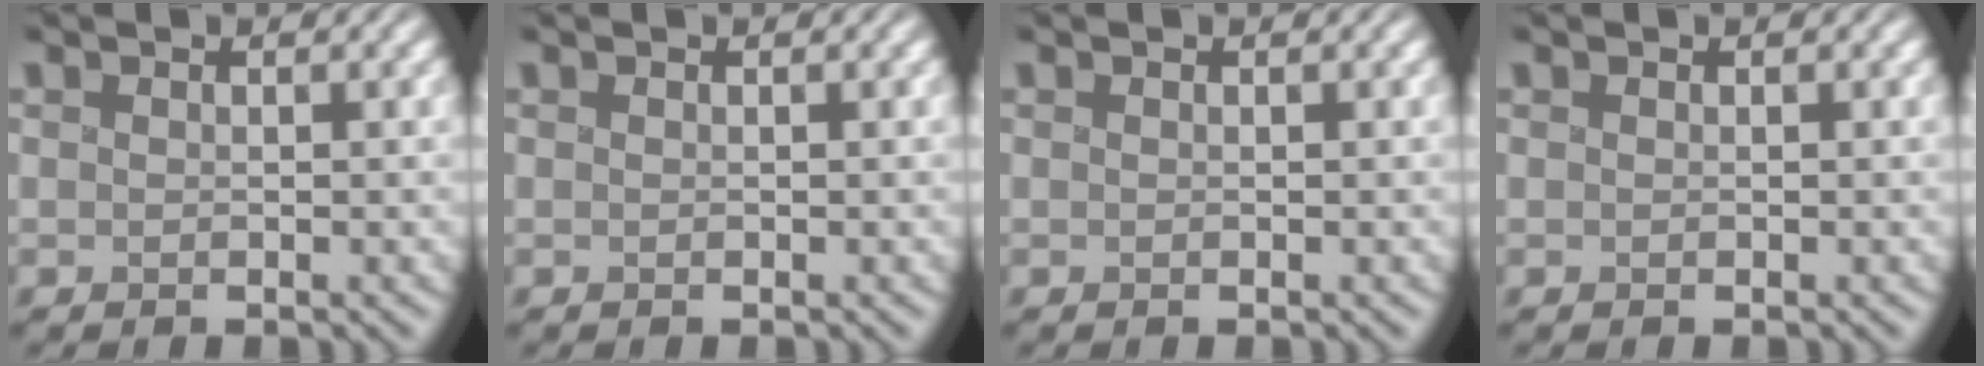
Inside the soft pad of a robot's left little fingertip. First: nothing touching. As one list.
[{"total": 0.0}, {"total": 0.0}, {"total": 0.0}]